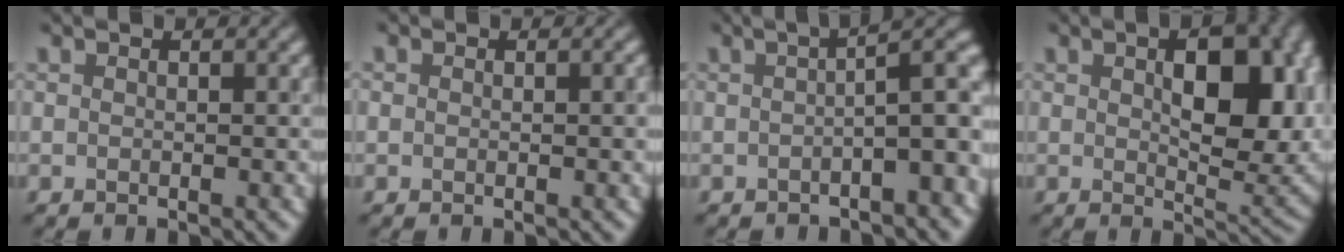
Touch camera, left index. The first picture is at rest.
{"total": 0.9, "force": [0.0, 0.6, 0.7], "torque": [-0.005, -0.003, 0.002]}
{"total": 7.0, "force": [-0.5, 2.1, 6.6], "torque": [-0.064, 0.015, -0.011]}
{"total": 9.4, "force": [1.6, 4.4, 8.1], "torque": [-0.109, 0.000, 0.031]}